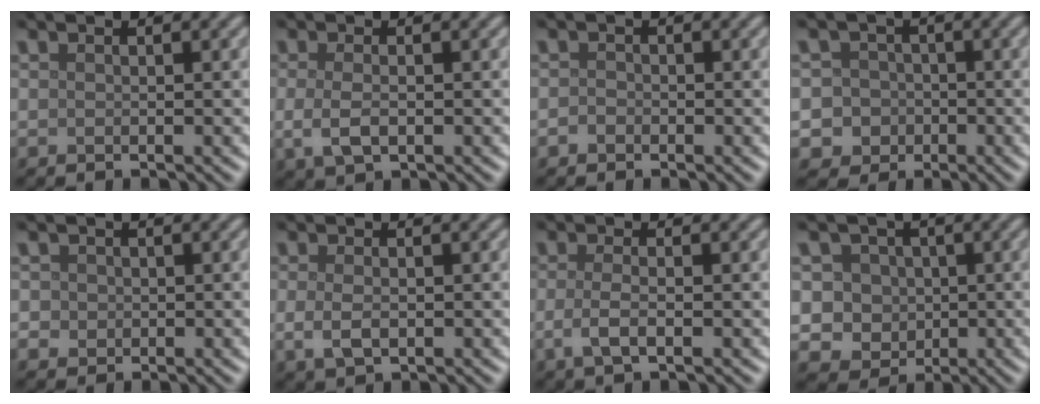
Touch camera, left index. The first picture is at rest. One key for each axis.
{"total": 2.6, "fx": -0.4, "fy": 1.2, "fz": 2.2, "tx": -0.050, "ty": -0.007, "tz": -0.008}
{"total": 0.8, "fx": -0.5, "fy": 0.6, "fz": 0.2, "tx": -0.003, "ty": -0.001, "tz": -0.011}
{"total": 5.5, "fx": -1.4, "fy": 5.2, "fz": 0.9, "tx": 0.004, "ty": 0.009, "tz": -0.051}
{"total": 1.7, "fx": 0.2, "fy": 1.5, "fz": 0.6, "tx": -0.003, "ty": 0.004, "tz": 0.002}
{"total": 2.1, "fx": -0.3, "fy": 1.1, "fz": 1.8, "tx": -0.040, "ty": -0.006, "tz": -0.004}
{"total": 2.3, "fx": -0.6, "fy": 0.8, "fz": 2.1, "tx": -0.047, "ty": -0.004, "tz": -0.015}
{"total": 4.3, "fx": 0.4, "fy": 3.9, "fz": 1.6, "tx": -0.014, "ty": 0.010, "tz": -0.010}